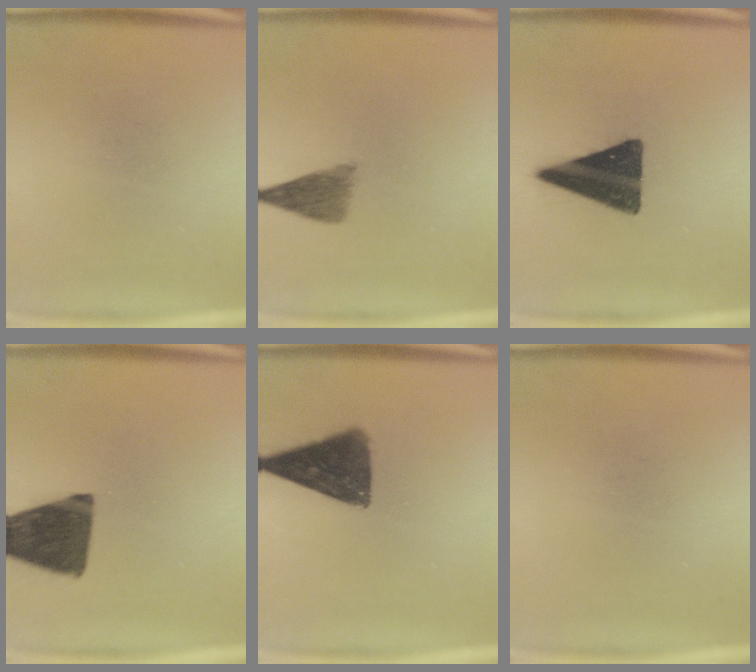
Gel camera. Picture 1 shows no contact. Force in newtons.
{"total": 4.0}
{"total": 15.4}
{"total": 14.3}
{"total": 11.7}
{"total": 0.0}